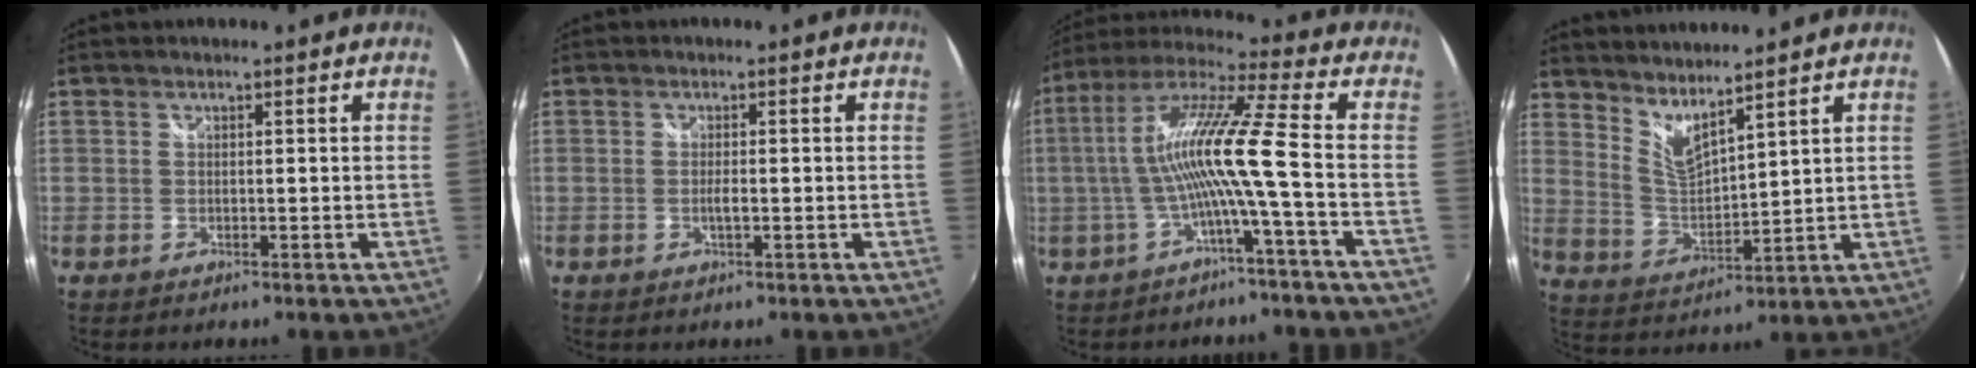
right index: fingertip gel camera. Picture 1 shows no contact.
{"total": 1.6, "force": [-0.5, 0.1, 1.5], "torque": [-0.029, -0.003, -0.009]}
{"total": 12.2, "force": [-2.7, -1.4, 11.8], "torque": [-0.214, 0.007, -0.048]}
{"total": 7.2, "force": [6.1, 0.9, 3.7], "torque": [-0.066, -0.014, 0.119]}